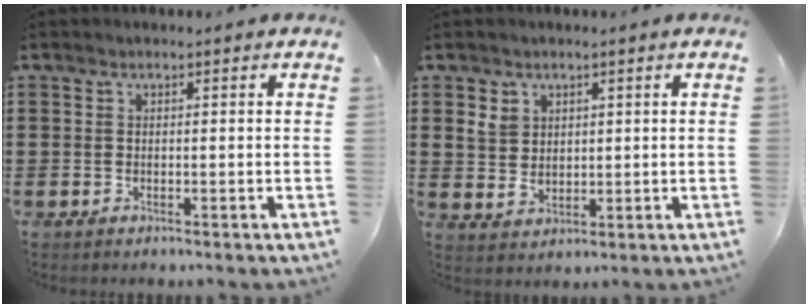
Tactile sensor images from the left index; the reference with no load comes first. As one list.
[{"total": 3.5, "force": [1.7, 2.7, 1.2], "torque": [-0.026, 0.007, 0.030]}]